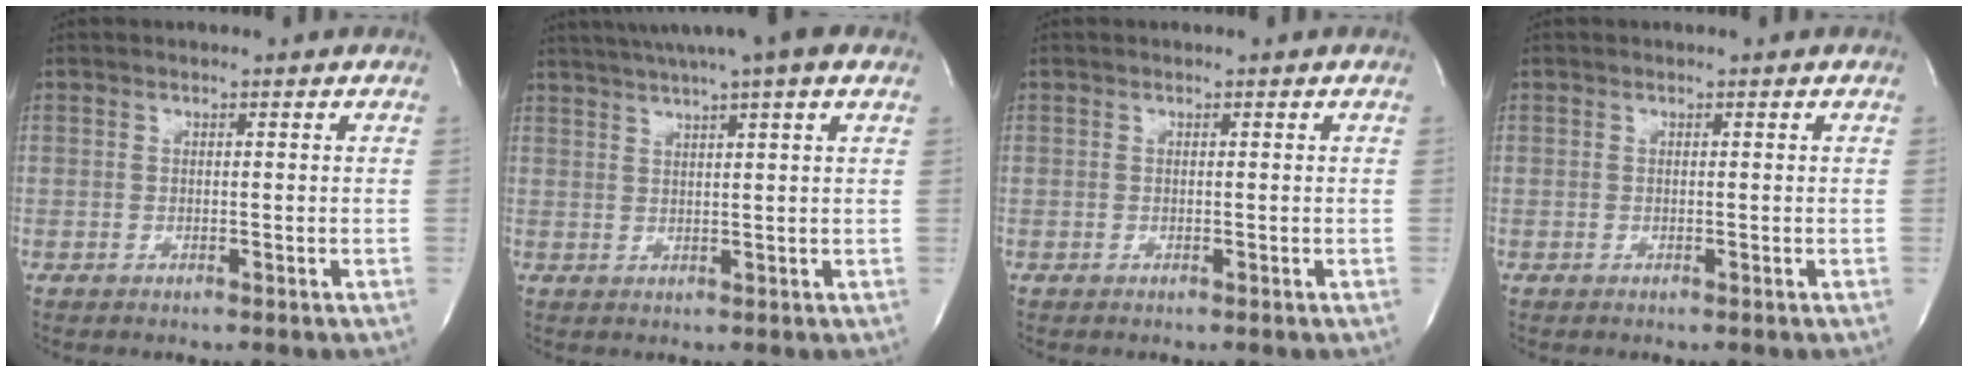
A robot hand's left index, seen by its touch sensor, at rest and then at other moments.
{"total": 10.3, "force": [7.7, 0.0, 6.9], "torque": [-0.117, 0.029, 0.097]}
{"total": 0.0}
{"total": 0.0}